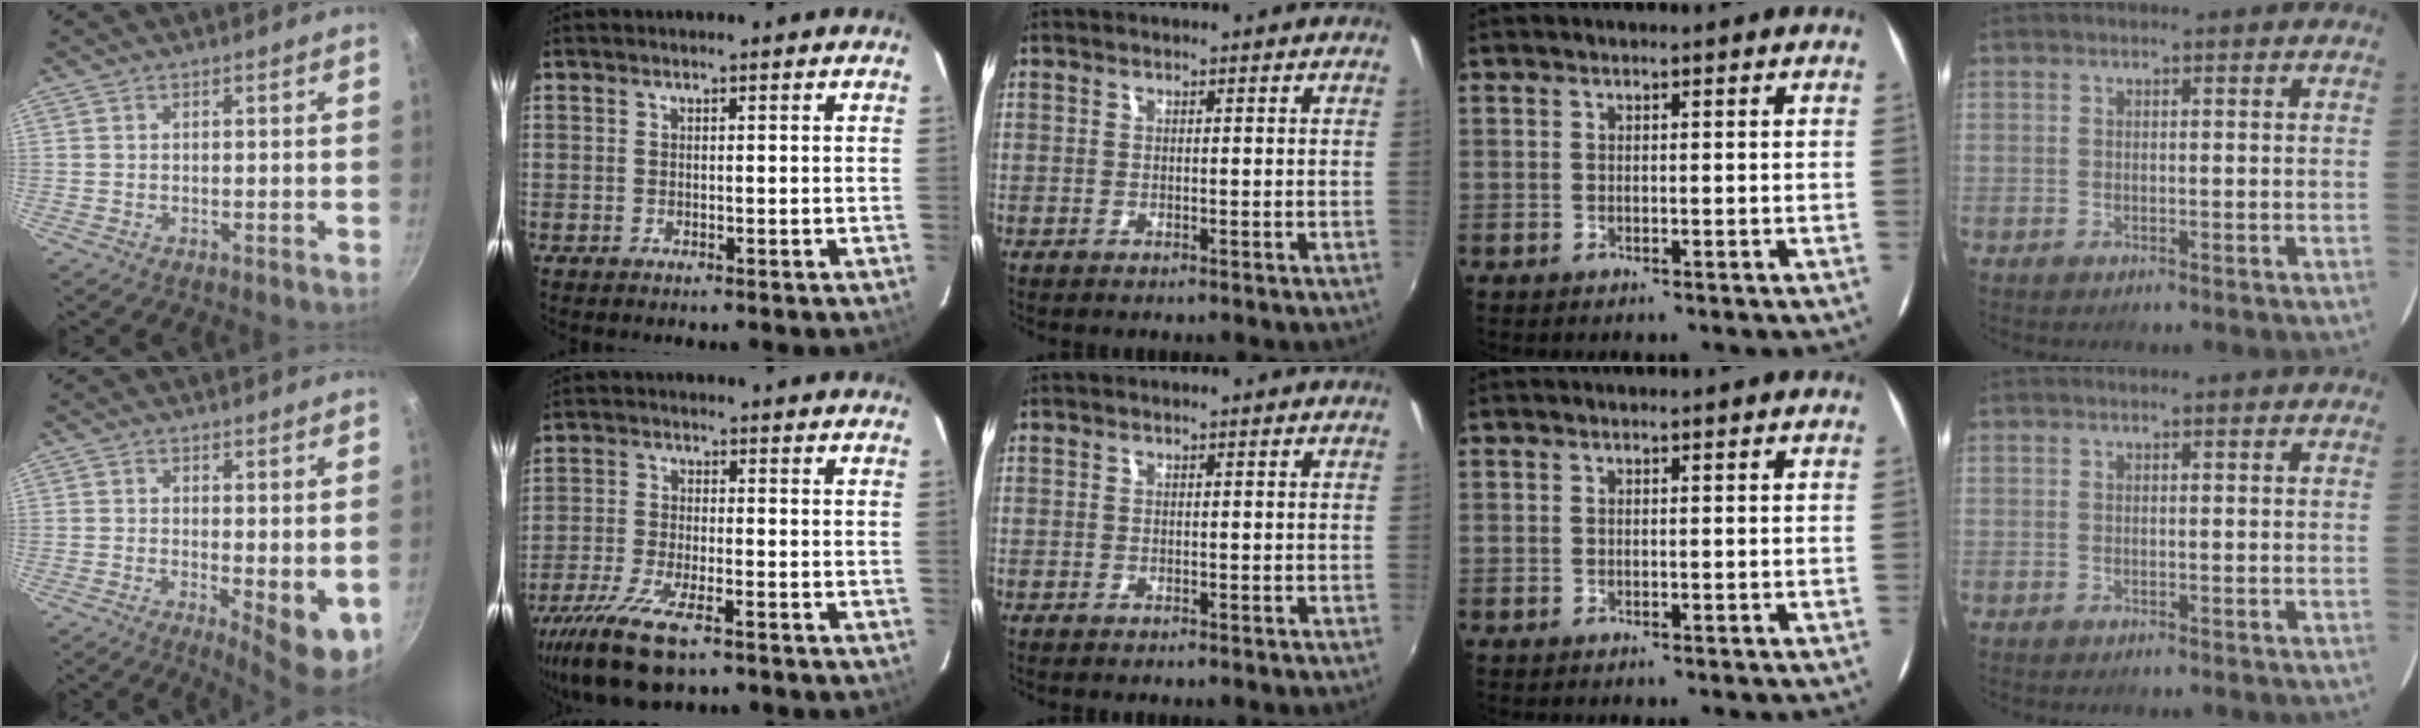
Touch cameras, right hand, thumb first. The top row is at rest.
{"thumb": {"total": 6.8, "force": [-0.4, 2.4, 6.4], "torque": [-0.085, -0.015, 0.000]}, "index": {"total": 12.3, "force": [-8.3, 3.6, 8.3], "torque": [-0.192, -0.039, -0.159]}}